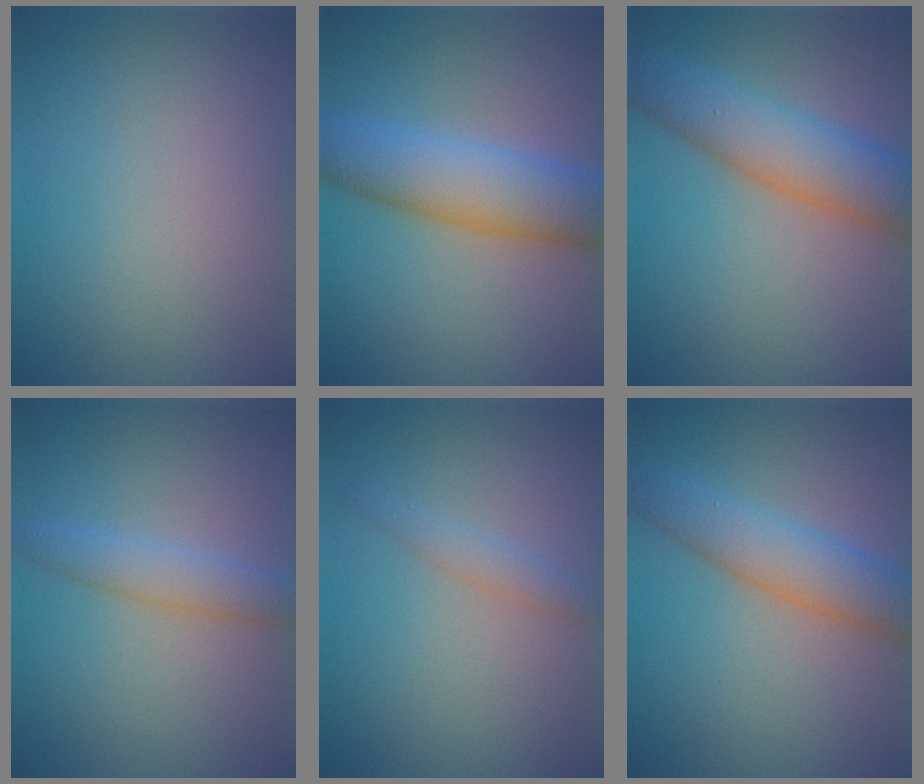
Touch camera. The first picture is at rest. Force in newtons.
{"total": 7.1, "press": 7.1, "slide": 0.2}
{"total": 6.6, "press": 6.6, "slide": 0.3}
{"total": 2.6, "press": 2.6, "slide": 0.0}
{"total": 1.4, "press": 1.4, "slide": 0.1}
{"total": 4.9, "press": 4.9, "slide": 0.2}